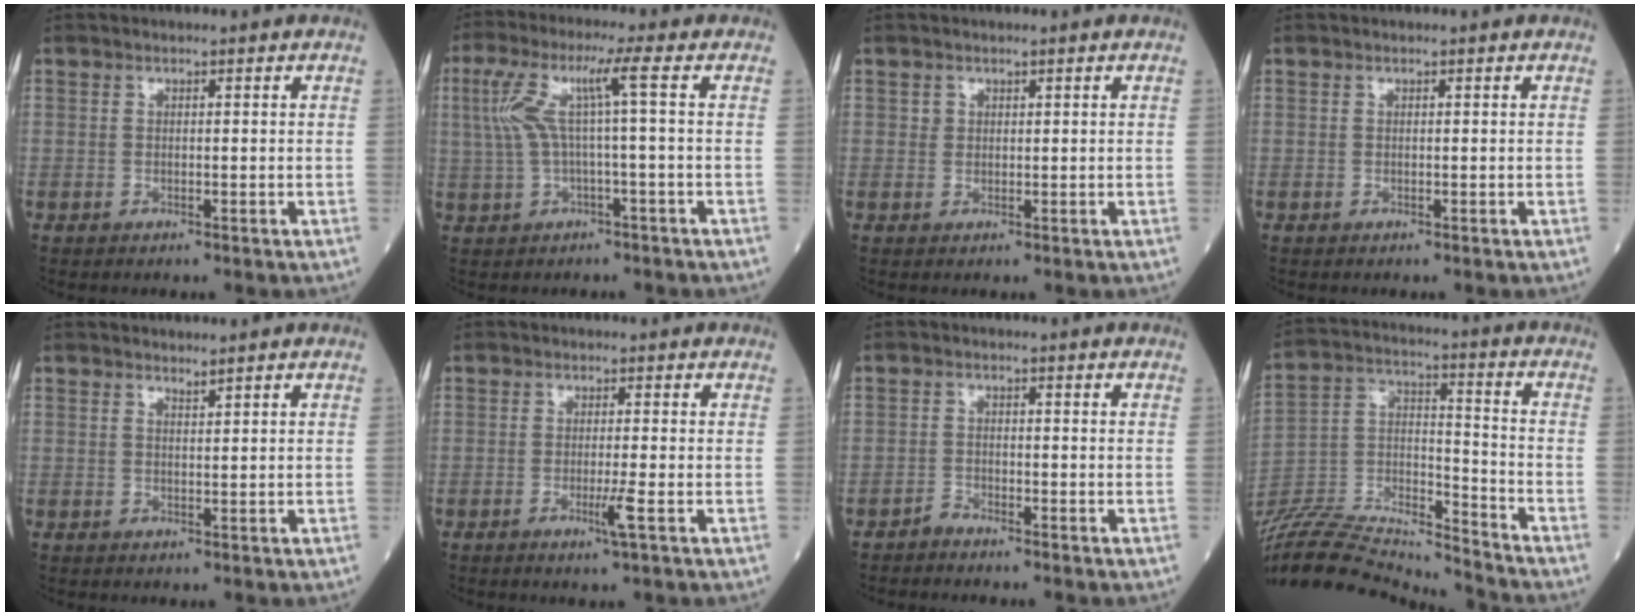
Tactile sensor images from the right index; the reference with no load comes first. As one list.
[{"total": 6.8, "force": [0.9, -0.5, 6.7], "torque": [-0.147, 0.033, 0.028]}, {"total": 0.7, "force": [0.4, 0.6, 0.0], "torque": [0.005, 0.002, 0.006]}, {"total": 0.0}, {"total": 0.7, "force": [0.7, -0.2, 0.1], "torque": [-0.012, -0.006, 0.017]}, {"total": 2.4, "force": [-0.9, -0.6, 2.1], "torque": [-0.043, -0.006, -0.016]}, {"total": 1.2, "force": [-1.2, 0.0, -0.2], "torque": [0.009, -0.002, -0.022]}, {"total": 21.2, "force": [-20.6, 0.1, 5.3], "torque": [-0.114, 0.007, -0.351]}]